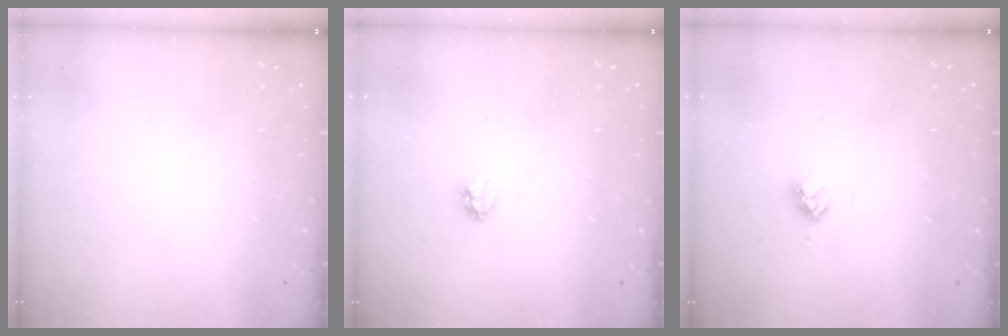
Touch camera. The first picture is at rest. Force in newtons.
{"total": 2.9, "press": 2.8, "slide": 0.4}
{"total": 3.2, "press": 3.2, "slide": 0.5}